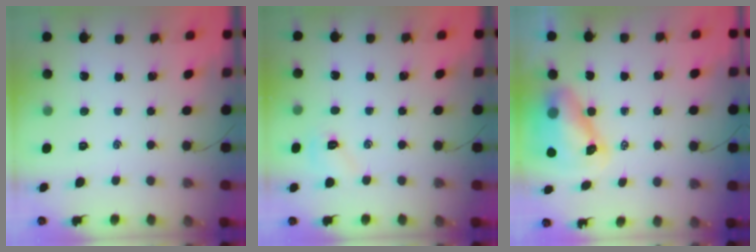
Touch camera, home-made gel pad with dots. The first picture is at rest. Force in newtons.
{"total": 5.6, "press": 5.5, "slide": 1.1}
{"total": 8.2, "press": 7.8, "slide": 2.3}